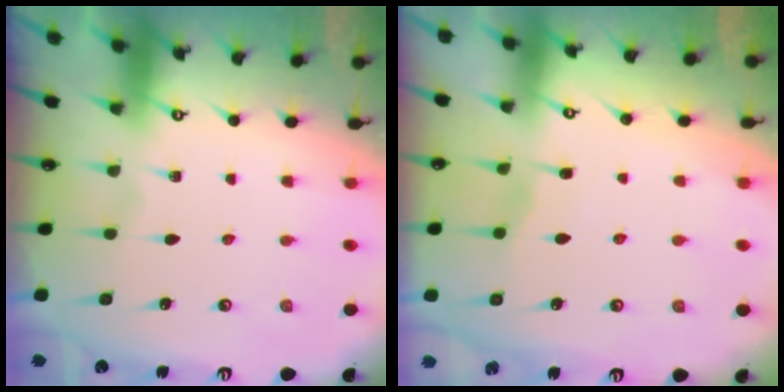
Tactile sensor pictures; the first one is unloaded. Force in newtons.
{"total": 3.0, "press": 3.0, "slide": 0.4}